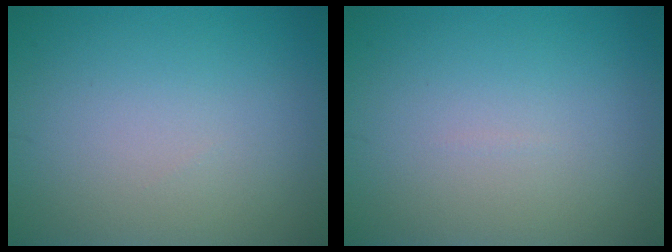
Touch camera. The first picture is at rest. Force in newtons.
{"total": 0.0}